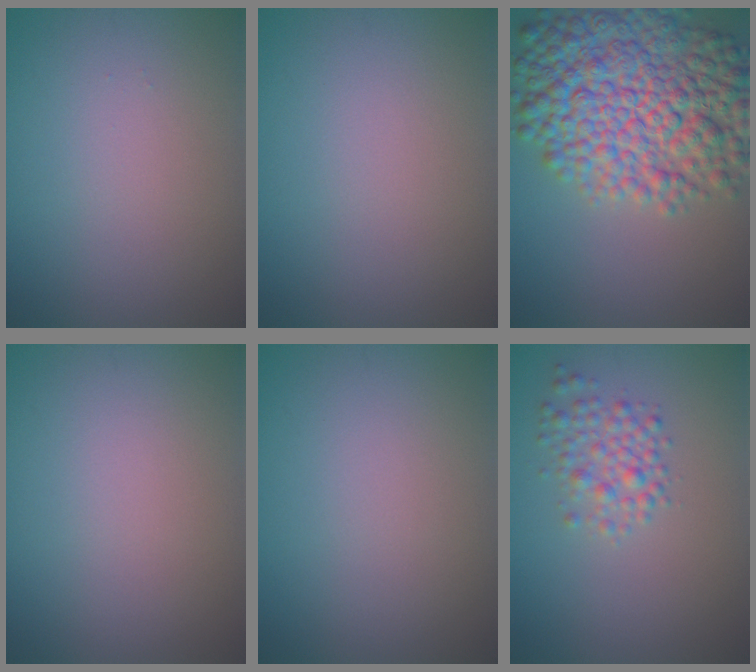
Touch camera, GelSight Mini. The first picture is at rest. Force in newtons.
{"total": 0.0}
{"total": 11.8, "press": 11.8, "slide": 0.4}
{"total": 0.0}
{"total": 0.0}
{"total": 2.6, "press": 2.6, "slide": 0.1}